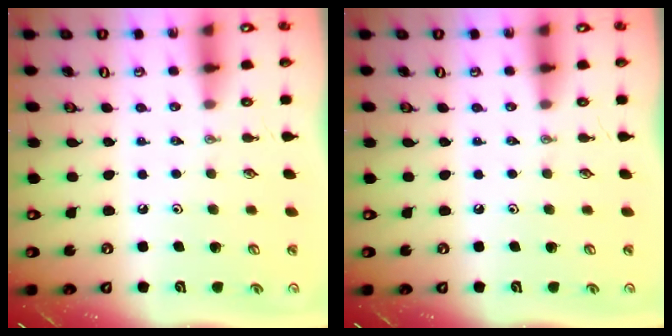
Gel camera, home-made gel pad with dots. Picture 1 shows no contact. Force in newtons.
{"total": 0.0}